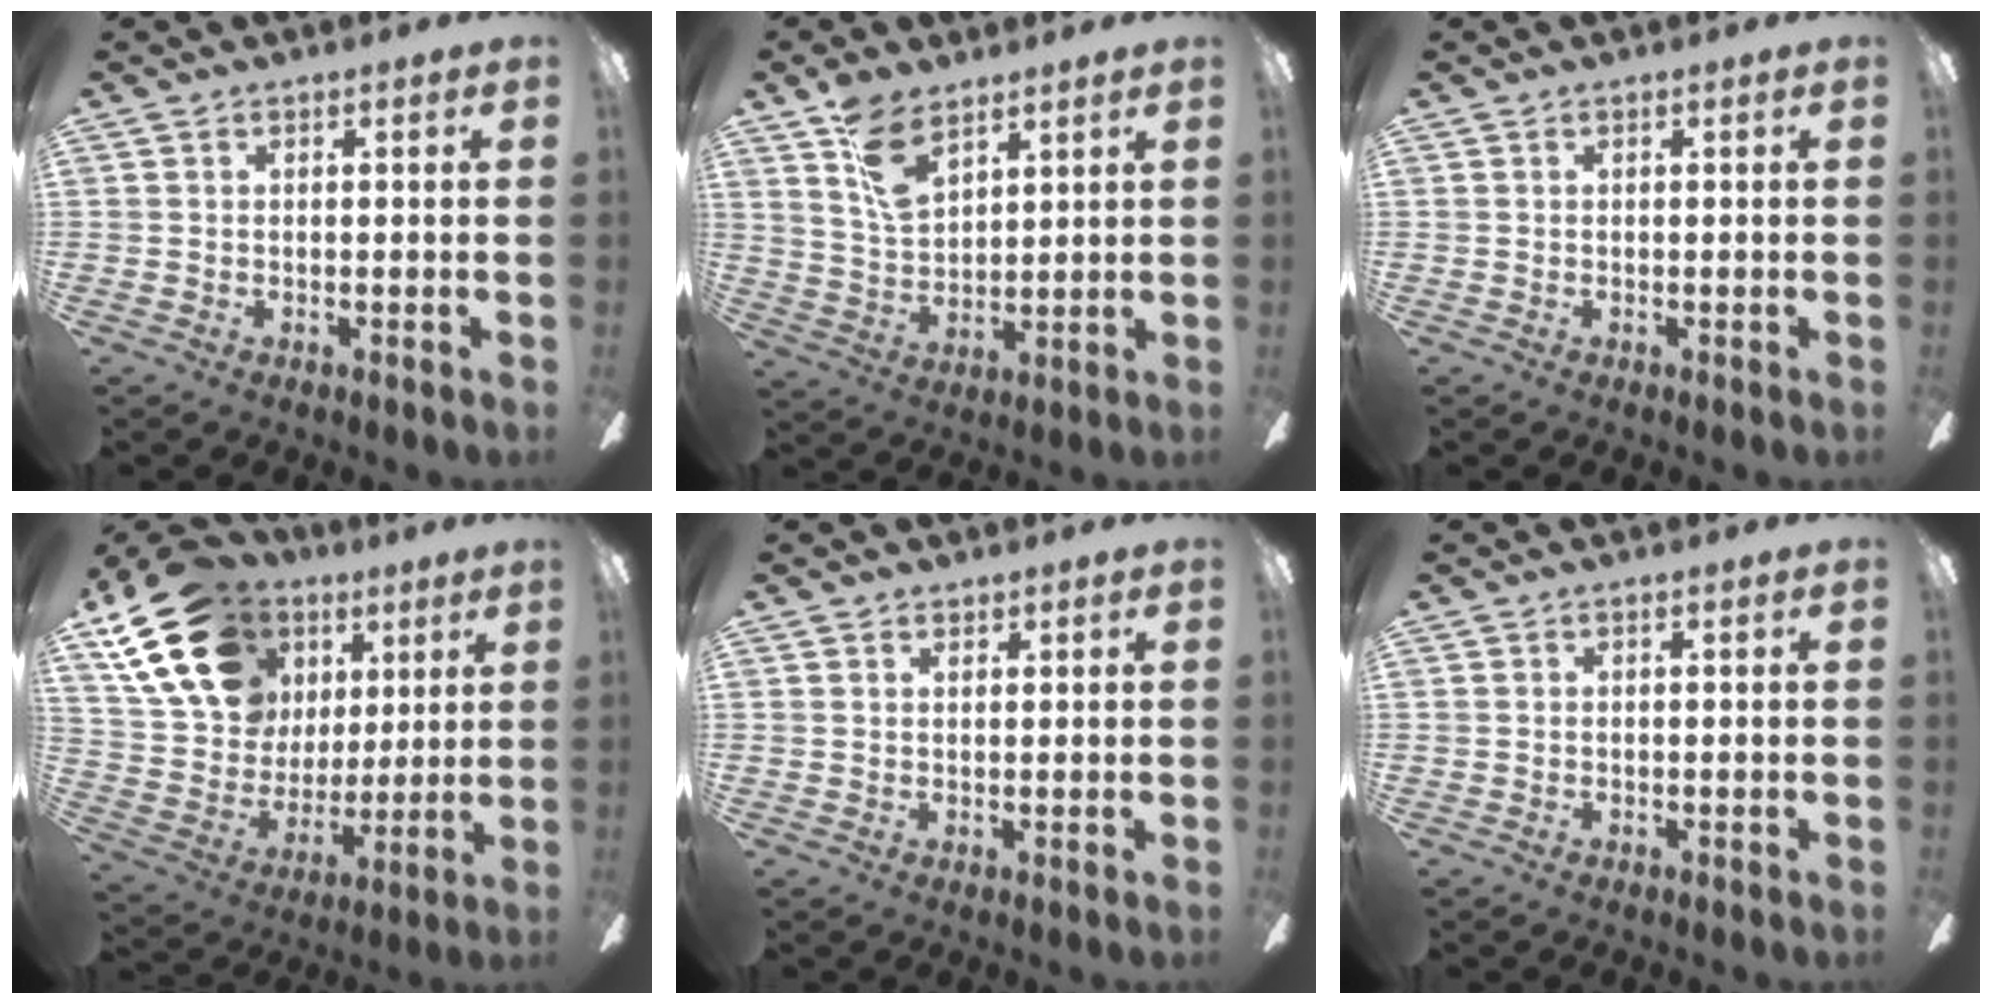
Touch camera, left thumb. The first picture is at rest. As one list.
[{"total": 9.9, "force": [6.7, 4.8, 5.3], "torque": [-0.098, -0.026, 0.125]}, {"total": 0.0}, {"total": 22.2, "force": [10.6, 15.9, 11.3], "torque": [-0.221, -0.029, 0.203]}, {"total": 1.2, "force": [1.0, 0.6, 0.3], "torque": [-0.007, 0.000, 0.019]}, {"total": 0.0}]